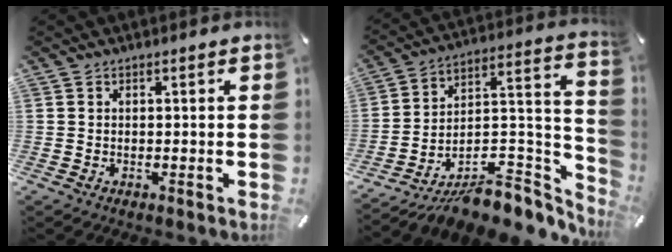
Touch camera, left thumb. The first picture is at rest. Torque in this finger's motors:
{"motor_torque": [-1.23, 3.45, 0.59, 2.18, 0.06]}